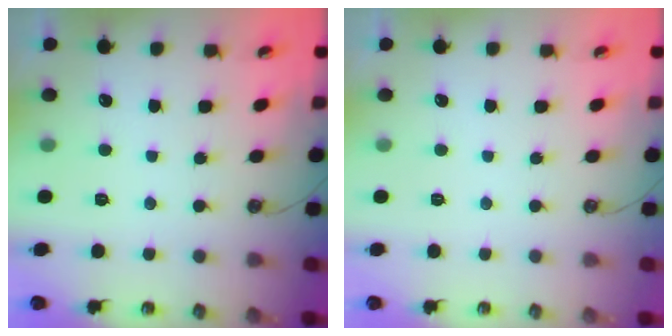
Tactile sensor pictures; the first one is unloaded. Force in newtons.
{"total": 0.0}